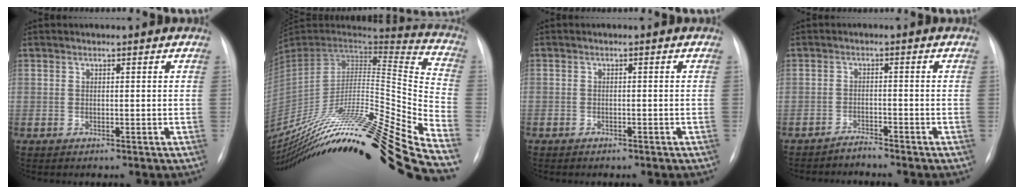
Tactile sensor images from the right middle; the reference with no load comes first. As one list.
[{"total": 35.9, "force": [-27.1, 0.3, 23.6], "torque": [-0.324, -0.048, -0.436]}, {"total": 1.0, "force": [-0.8, 0.6, 0.3], "torque": [-0.010, 0.002, -0.012]}, {"total": 3.6, "force": [-3.3, 0.2, -1.2], "torque": [0.027, -0.001, -0.052]}]